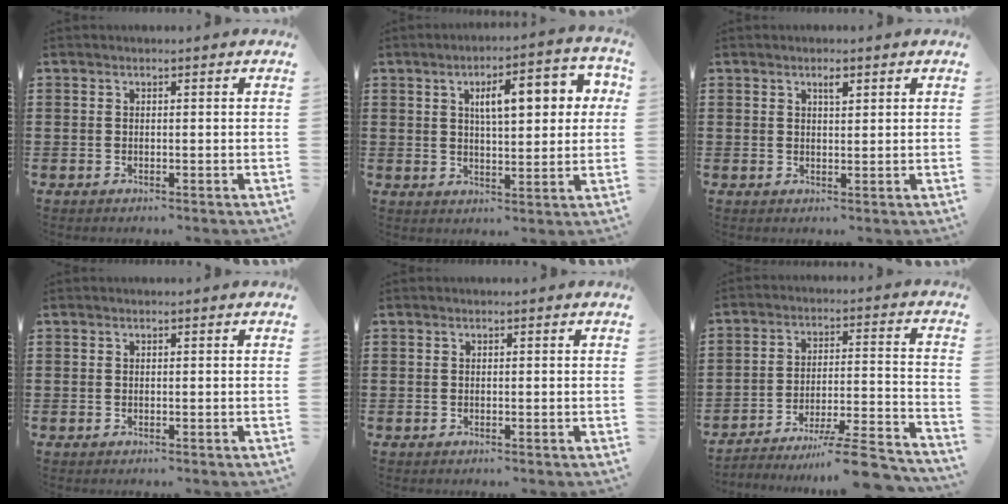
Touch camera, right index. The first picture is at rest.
{"total": 8.6, "force": [2.6, 3.0, 7.6], "torque": [-0.118, -0.001, 0.033]}
{"total": 1.7, "force": [0.9, 0.5, 1.3], "torque": [-0.028, 0.003, 0.015]}
{"total": 0.0}
{"total": 0.0}
{"total": 8.9, "force": [-7.7, 0.6, 4.4], "torque": [-0.058, 0.012, -0.147]}